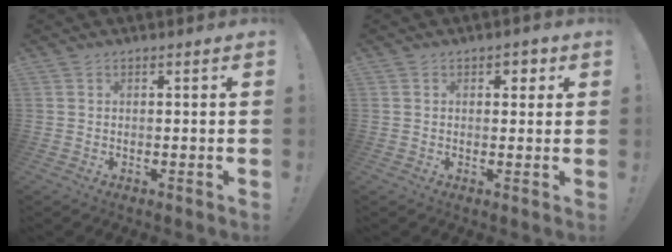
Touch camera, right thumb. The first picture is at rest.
{"total": 2.1, "force": [0.8, 1.6, 1.1], "torque": [-0.006, 0.000, 0.008]}